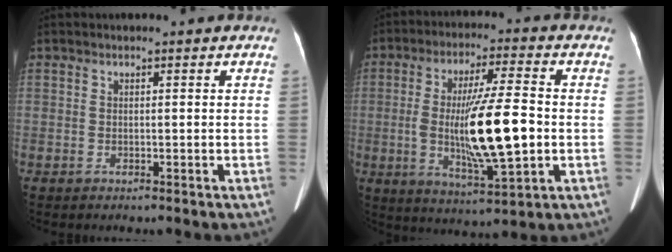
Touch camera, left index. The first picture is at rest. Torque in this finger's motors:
{"motor_torque": [2.14, 0.00, 1.05, 0.21]}